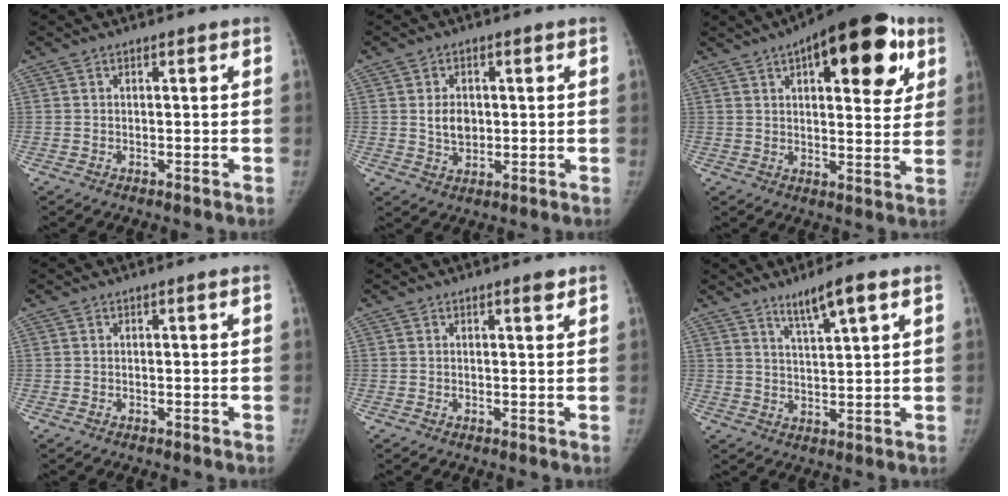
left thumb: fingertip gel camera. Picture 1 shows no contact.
{"total": 4.9, "force": [0.6, 3.7, 3.2], "torque": [-0.038, -0.006, 0.015]}
{"total": 21.1, "force": [9.6, 8.8, 16.6], "torque": [-0.195, -0.007, 0.129]}
{"total": 0.0}
{"total": 1.3, "force": [1.0, 0.4, 0.8], "torque": [-0.008, -0.006, 0.013]}
{"total": 6.2, "force": [4.0, 0.6, 4.7], "torque": [-0.082, -0.021, 0.074]}